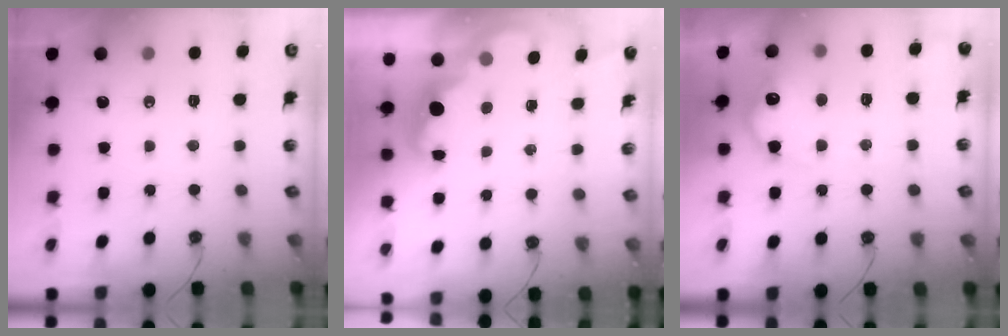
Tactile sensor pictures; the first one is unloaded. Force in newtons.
{"total": 2.1, "press": 2.0, "slide": 0.6}
{"total": 12.8, "press": 12.8, "slide": 0.6}